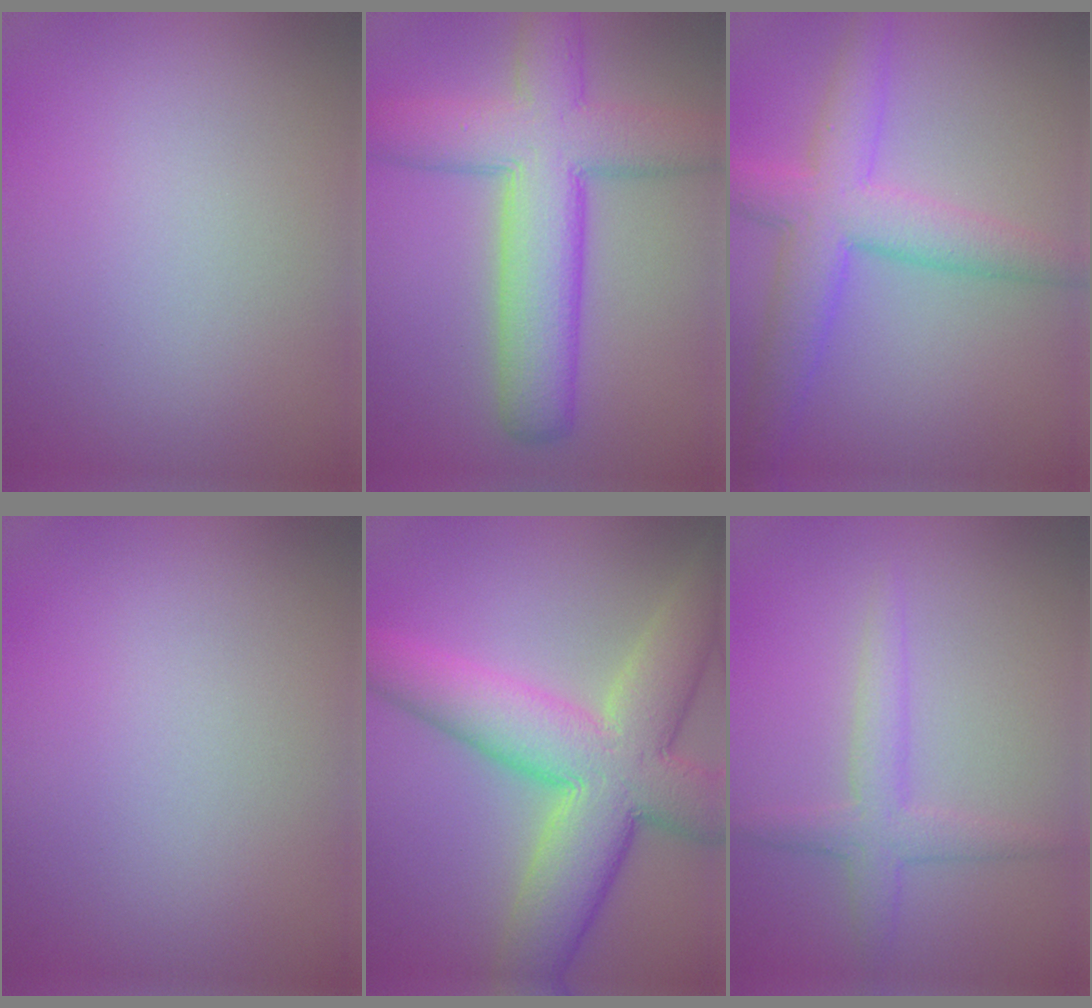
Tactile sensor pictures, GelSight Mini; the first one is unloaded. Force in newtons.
{"total": 9.2, "press": 9.2, "slide": 0.5}
{"total": 5.9, "press": 5.9, "slide": 0.1}
{"total": 0.0}
{"total": 11.3, "press": 11.3, "slide": 0.7}
{"total": 2.5, "press": 2.5, "slide": 0.0}